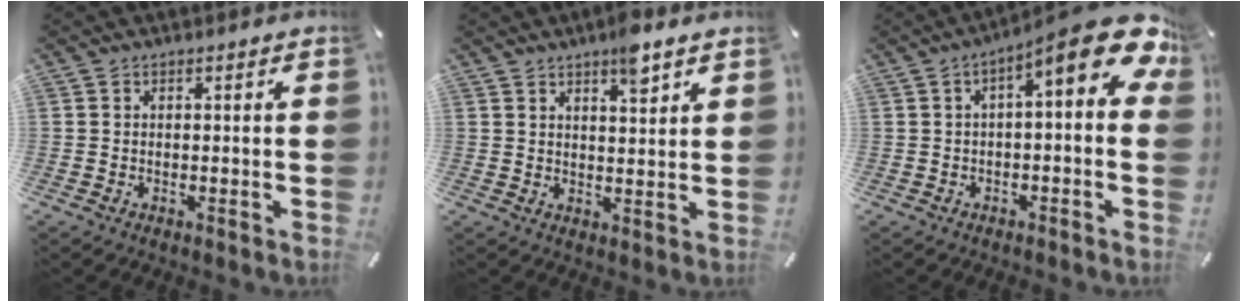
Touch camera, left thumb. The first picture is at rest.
{"total": 6.1, "force": [4.5, 1.7, 3.8], "torque": [-0.044, -0.029, 0.071]}
{"total": 13.2, "force": [5.1, 3.6, 11.6], "torque": [-0.161, -0.040, 0.079]}